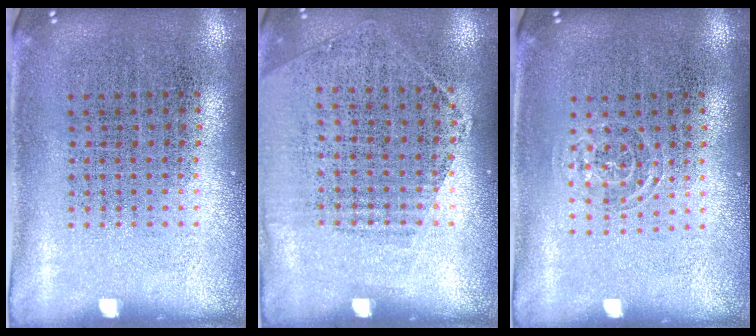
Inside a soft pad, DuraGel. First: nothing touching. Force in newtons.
{"total": 1.1, "press": 0.9, "slide": 0.6}
{"total": 0.9, "press": 0.6, "slide": 0.7}